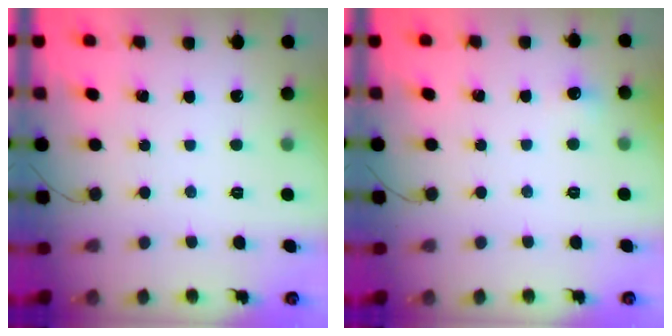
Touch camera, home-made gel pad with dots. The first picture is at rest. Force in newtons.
{"total": 4.7, "press": 4.6, "slide": 1.2}